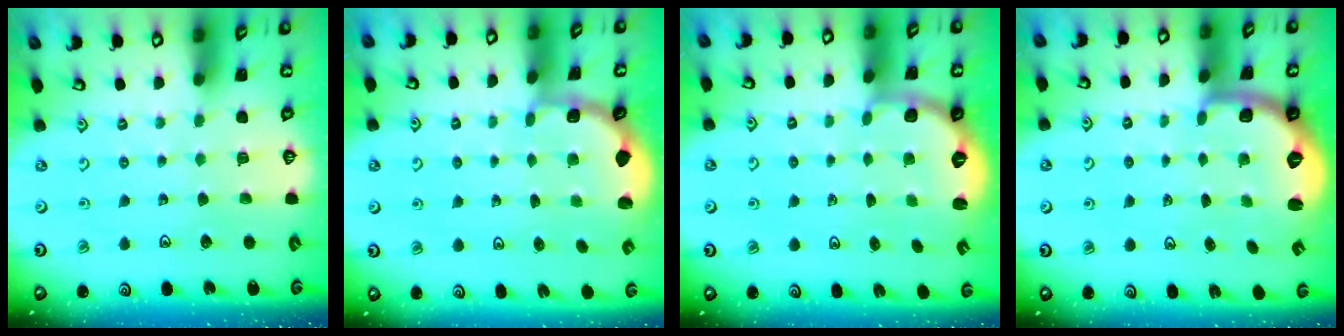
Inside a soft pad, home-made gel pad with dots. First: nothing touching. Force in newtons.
{"total": 1.9, "press": 1.8, "slide": 0.7}
{"total": 3.5, "press": 2.8, "slide": 2.2}
{"total": 2.1, "press": 1.9, "slide": 1.0}